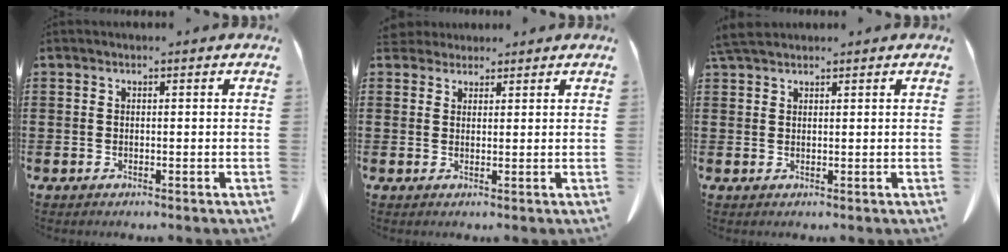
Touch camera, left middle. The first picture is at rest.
{"total": 2.4, "force": [2.2, 1.0, 0.3], "torque": [-0.013, 0.003, 0.044]}
{"total": 3.0, "force": [2.5, 0.7, 1.4], "torque": [-0.035, 0.001, 0.050]}